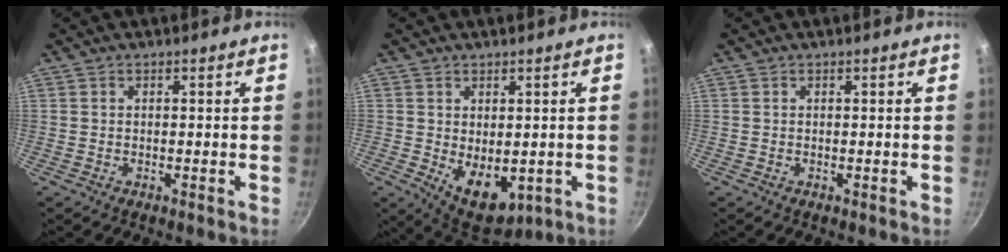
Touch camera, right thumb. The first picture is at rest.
{"total": 9.5, "force": [-1.9, 5.5, 7.5], "torque": [-0.091, -0.008, -0.006]}
{"total": 0.0}